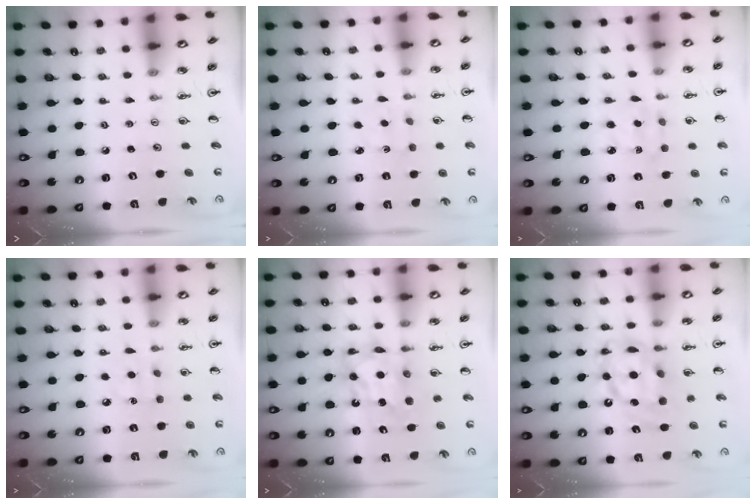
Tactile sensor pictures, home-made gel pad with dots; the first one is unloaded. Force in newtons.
{"total": 1.7, "press": 1.6, "slide": 0.4}
{"total": 2.8, "press": 2.8, "slide": 0.4}
{"total": 6.1, "press": 6.1, "slide": 0.7}
{"total": 9.5, "press": 9.5, "slide": 0.9}
{"total": 13.6, "press": 13.5, "slide": 1.2}